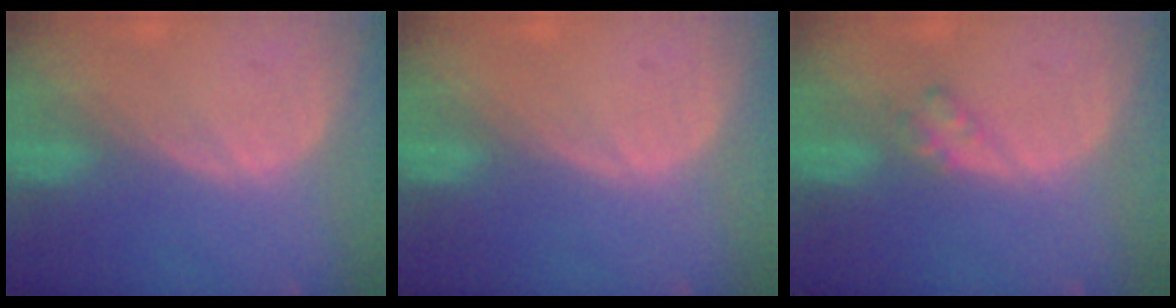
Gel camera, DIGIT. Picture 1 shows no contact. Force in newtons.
{"total": 0.0}
{"total": 2.3, "press": 2.2, "slide": 0.3}